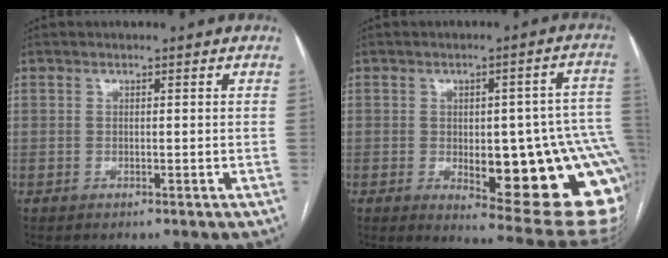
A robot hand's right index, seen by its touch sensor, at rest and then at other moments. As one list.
[{"total": 22.1, "force": [-4.9, 6.5, 20.6], "torque": [-0.164, 0.013, -0.038]}]